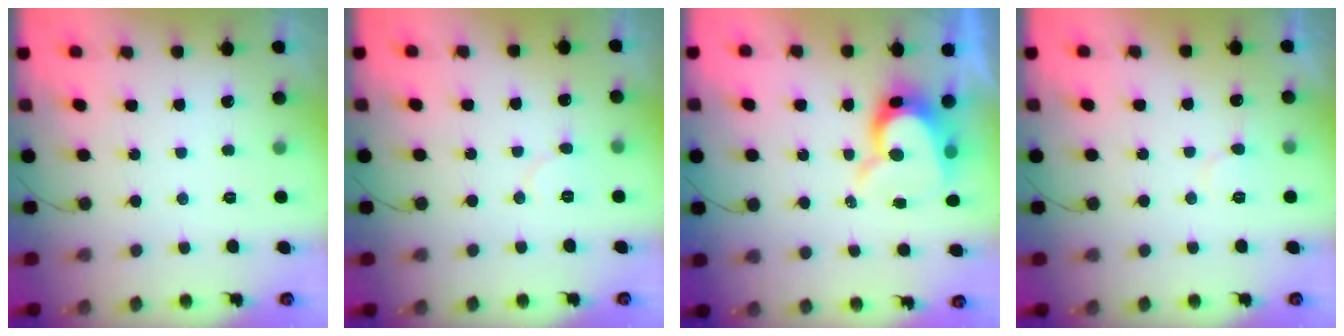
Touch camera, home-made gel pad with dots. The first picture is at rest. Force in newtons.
{"total": 5.7, "press": 5.7, "slide": 0.5}
{"total": 11.6, "press": 11.5, "slide": 1.3}
{"total": 6.0, "press": 6.0, "slide": 0.4}